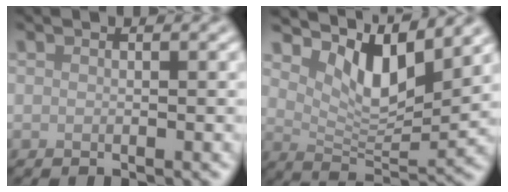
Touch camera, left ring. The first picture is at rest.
{"total": 6.8, "force": [4.0, 2.7, 4.9], "torque": [-0.088, -0.008, 0.067]}